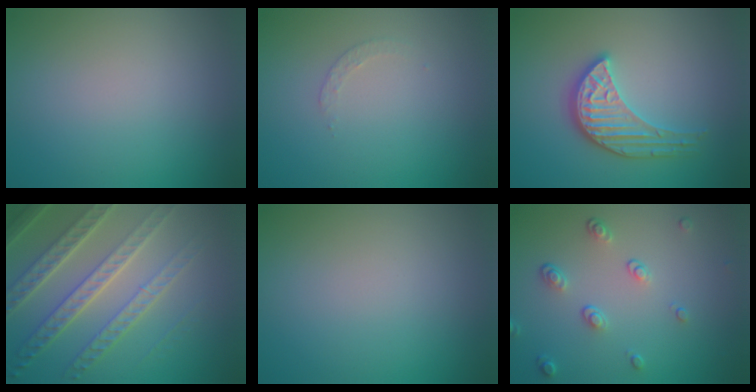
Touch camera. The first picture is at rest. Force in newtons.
{"total": 1.1, "press": 1.1, "slide": 0.3}
{"total": 3.9, "press": 3.5, "slide": 1.6}
{"total": 7.9, "press": 5.4, "slide": 5.7}
{"total": 0.0}
{"total": 2.2, "press": 1.4, "slide": 1.7}